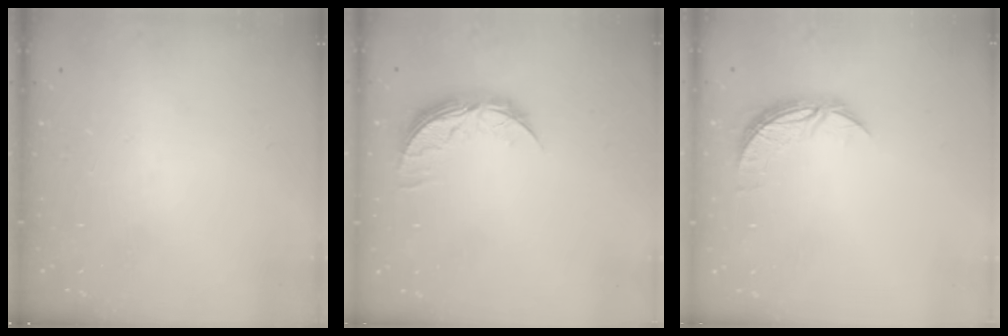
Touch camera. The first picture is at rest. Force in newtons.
{"total": 8.2, "press": 8.2, "slide": 0.5}
{"total": 6.7, "press": 6.7, "slide": 0.4}